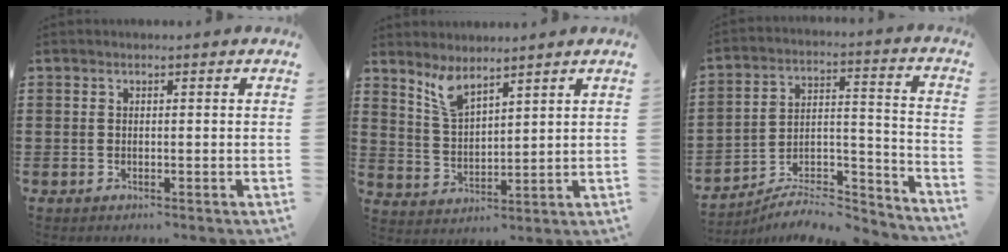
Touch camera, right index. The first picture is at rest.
{"total": 5.2, "force": [4.2, 1.5, 2.7], "torque": [-0.066, -0.007, 0.076]}
{"total": 6.5, "force": [-5.9, 1.8, 2.2], "torque": [-0.029, 0.006, -0.114]}